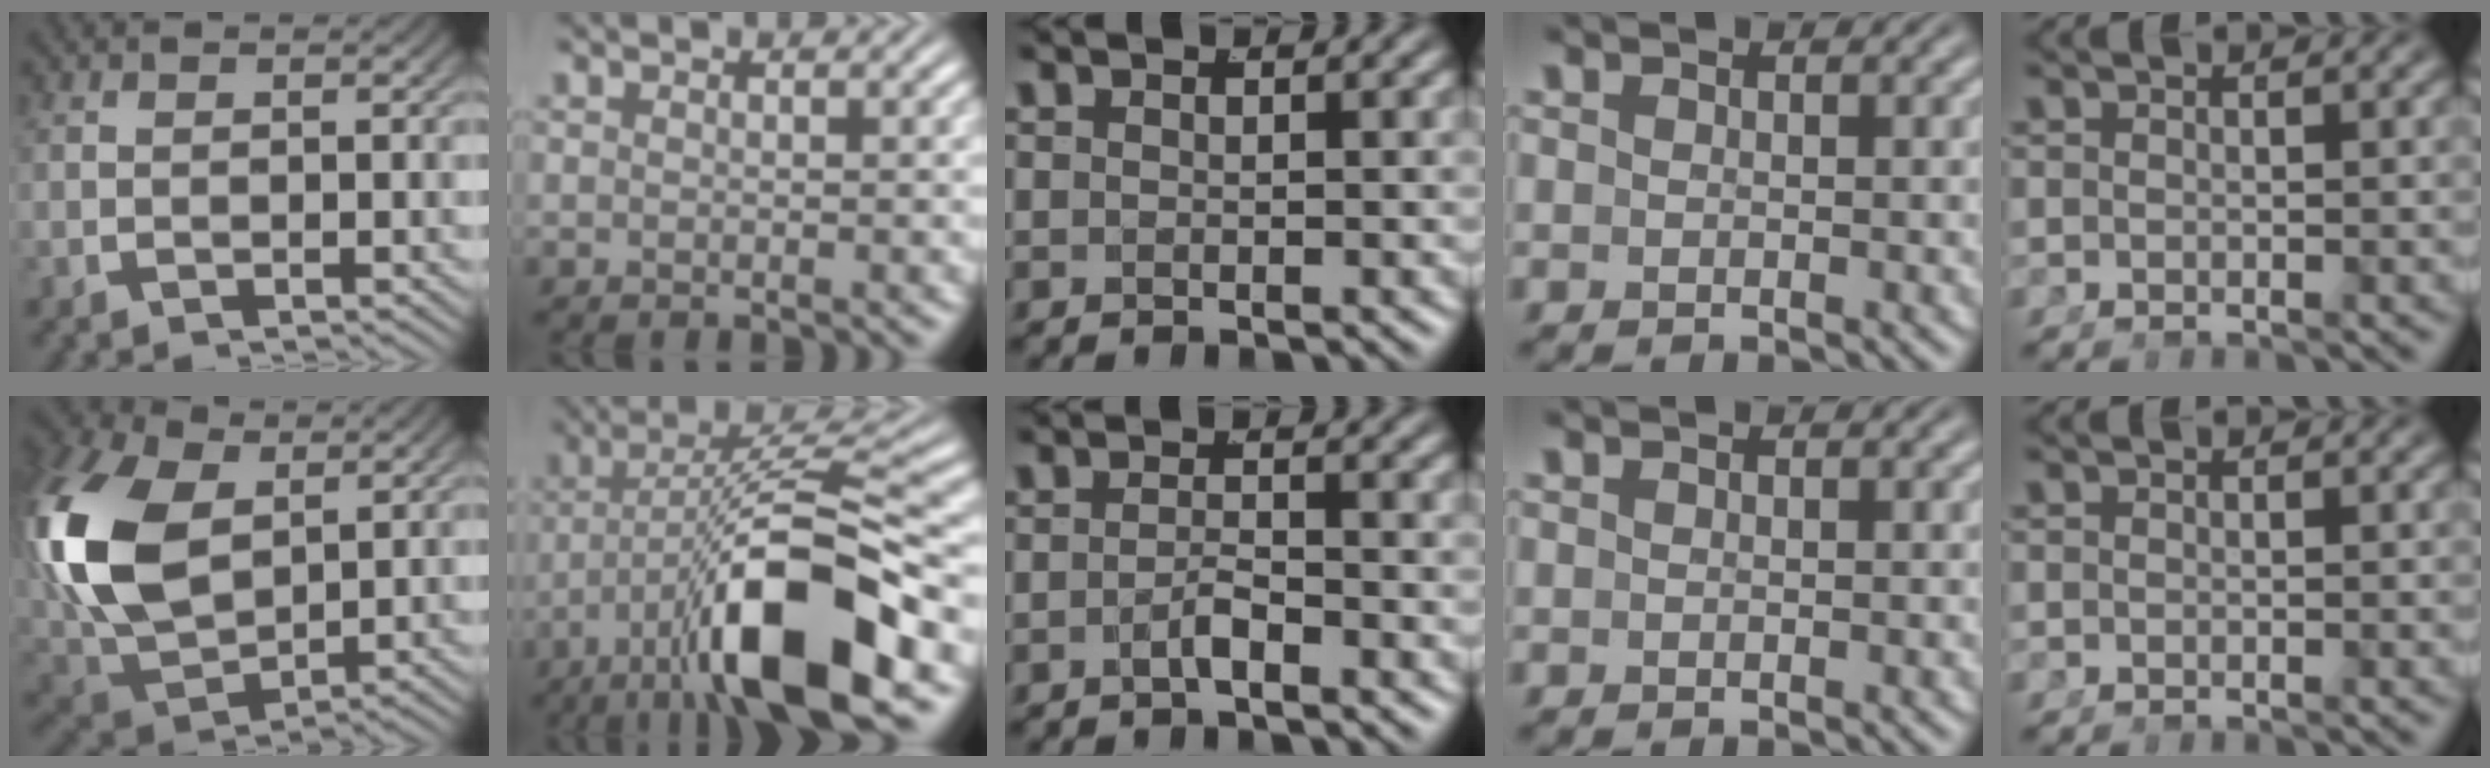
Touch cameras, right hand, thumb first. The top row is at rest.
{"thumb": {"total": 13.8, "force": [1.4, 9.7, 9.7], "torque": [-0.256, -0.047, 0.047]}, "index": {"total": 12.0, "force": [-2.9, 3.6, 11.0], "torque": [-0.180, -0.010, -0.037]}, "middle": {"total": 1.7, "force": [-1.5, -0.1, 0.9], "torque": [-0.013, -0.004, -0.027]}}